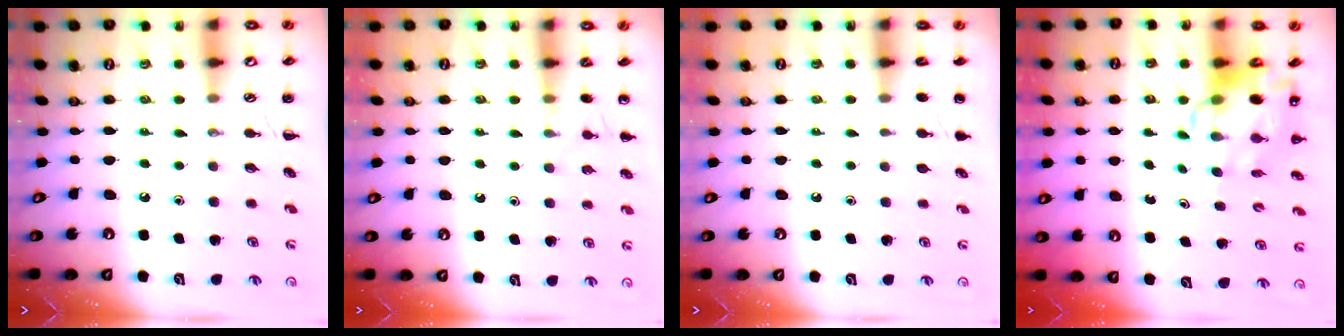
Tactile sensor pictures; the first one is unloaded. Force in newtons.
{"total": 5.9, "press": 5.6, "slide": 2.0}
{"total": 1.1, "press": 1.1, "slide": 0.2}
{"total": 10.7, "press": 10.3, "slide": 3.0}